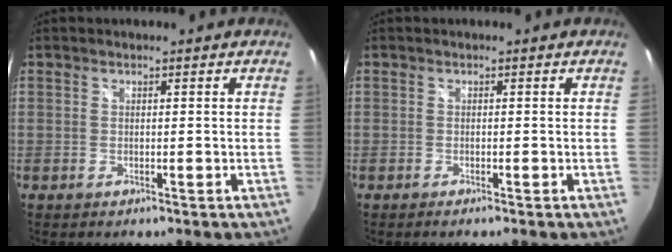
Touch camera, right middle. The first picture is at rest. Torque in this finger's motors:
{"motor_torque": [-0.48, -0.19, -0.02, -0.01]}